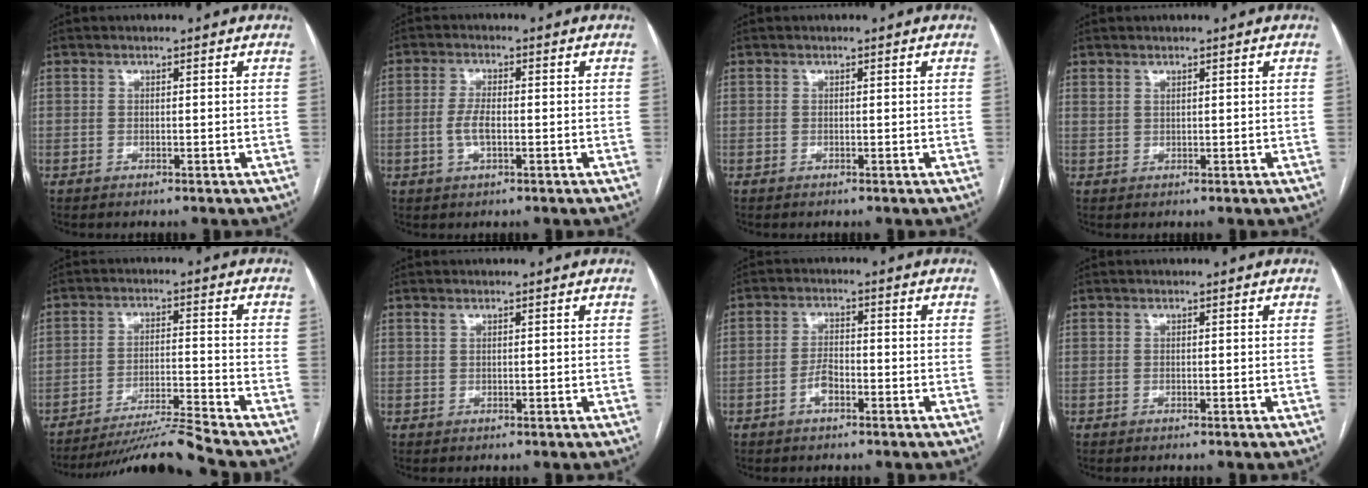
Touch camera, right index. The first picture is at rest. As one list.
[{"total": 3.4, "force": [-0.6, 1.1, 3.2], "torque": [-0.072, 0.001, -0.010]}, {"total": 0.0}, {"total": 1.1, "force": [1.0, 0.3, -0.1], "torque": [-0.009, 0.009, 0.022]}, {"total": 9.4, "force": [-8.5, -3.6, 1.6], "torque": [-0.024, -0.005, -0.152]}, {"total": 0.5, "force": [0.4, 0.2, 0.3], "torque": [-0.008, 0.006, 0.009]}, {"total": 2.8, "force": [-1.4, 1.2, 2.2], "torque": [-0.044, 0.005, -0.027]}, {"total": 0.0}]